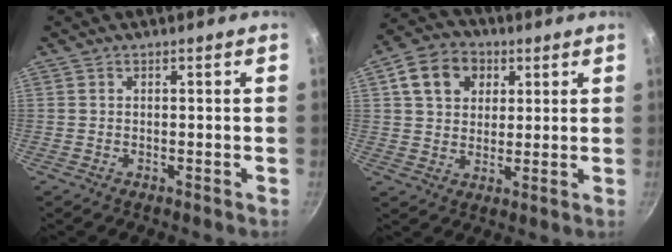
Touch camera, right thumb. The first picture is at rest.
{"total": 10.3, "force": [3.7, 8.0, 5.3], "torque": [-0.068, 0.005, 0.052]}